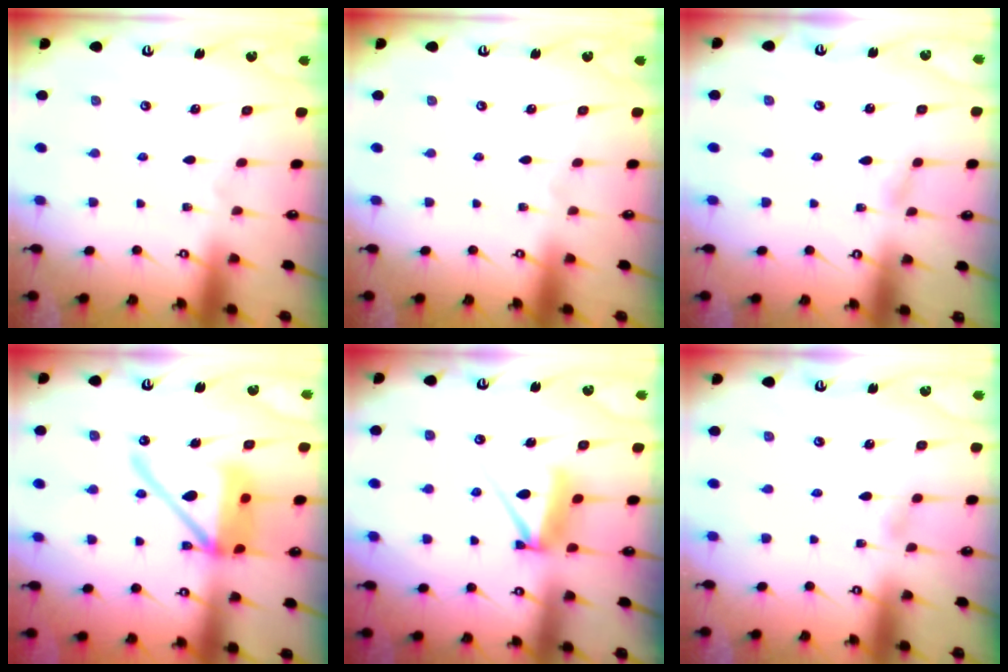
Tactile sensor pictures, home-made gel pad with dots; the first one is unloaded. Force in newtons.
{"total": 0.0}
{"total": 1.2, "press": 1.2, "slide": 0.1}
{"total": 14.8, "press": 14.6, "slide": 2.4}
{"total": 7.5, "press": 7.5, "slide": 0.8}
{"total": 2.0, "press": 2.0, "slide": 0.3}